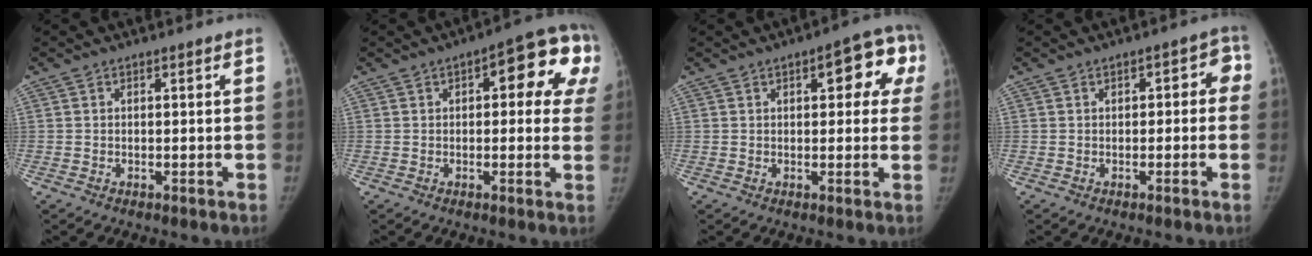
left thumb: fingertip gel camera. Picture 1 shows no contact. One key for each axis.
{"total": 14.3, "fx": 4.1, "fy": 6.3, "fz": 12.2, "tx": -0.101, "ty": 0.020, "tz": 0.036}
{"total": 10.2, "fx": 3.4, "fy": 4.7, "fz": 8.4, "tx": -0.059, "ty": 0.016, "tz": 0.032}
{"total": 4.1, "fx": 0.0, "fy": 3.0, "fz": 2.9, "tx": 0.002, "ty": 0.018, "tz": -0.010}